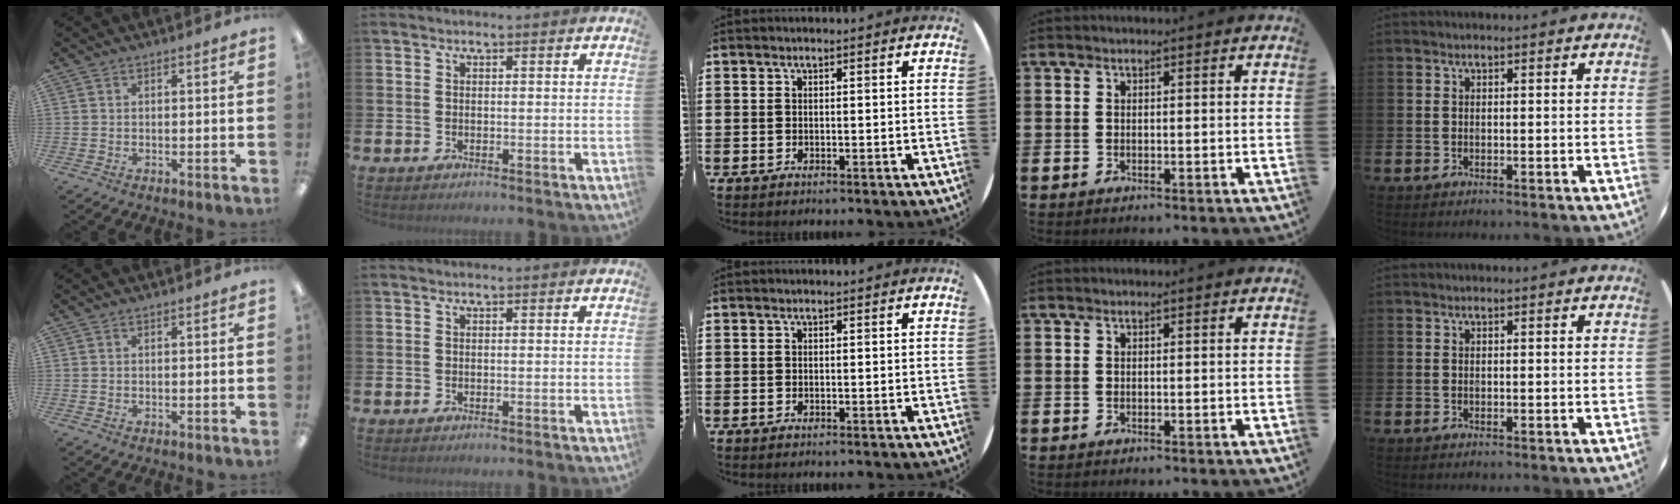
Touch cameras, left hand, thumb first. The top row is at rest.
{}